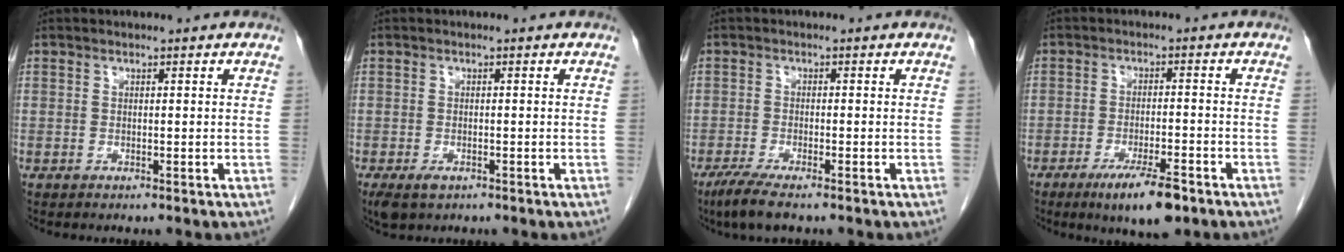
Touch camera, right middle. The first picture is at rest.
{"total": 3.4, "force": [-1.9, 1.7, 2.2], "torque": [-0.044, -0.007, -0.025]}
{"total": 4.8, "force": [-3.4, 0.5, 3.3], "torque": [-0.067, -0.015, -0.060]}
{"total": 7.8, "force": [-4.9, 1.4, 5.9], "torque": [-0.102, -0.014, -0.076]}